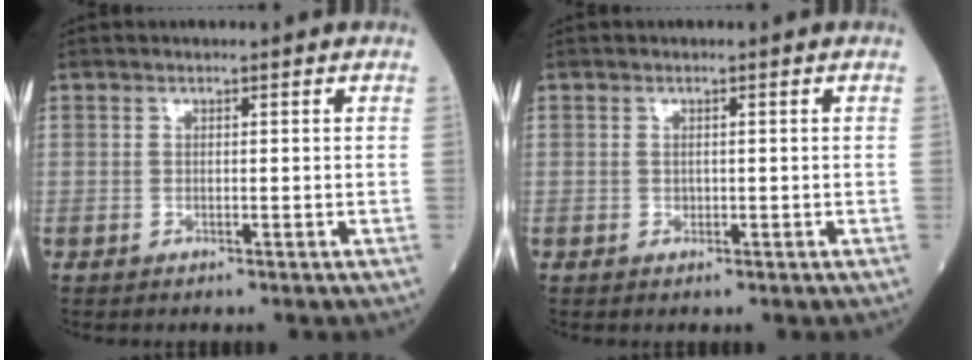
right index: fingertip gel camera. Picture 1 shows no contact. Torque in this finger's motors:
{"motor_torque": [0.08, -0.08, 0.06, 0.01]}